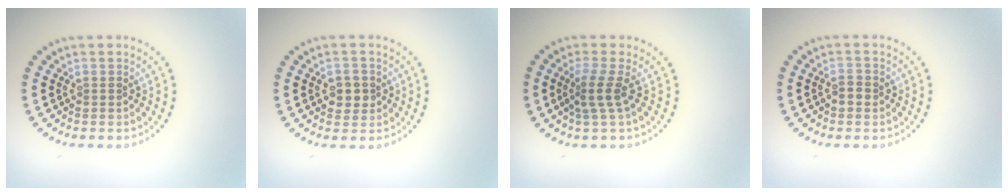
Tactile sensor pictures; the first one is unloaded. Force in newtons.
{"total": 2.1, "press": 2.0, "slide": 0.3}
{"total": 2.3, "press": 1.6, "slide": 1.7}
{"total": 1.3, "press": 1.3, "slide": 0.1}